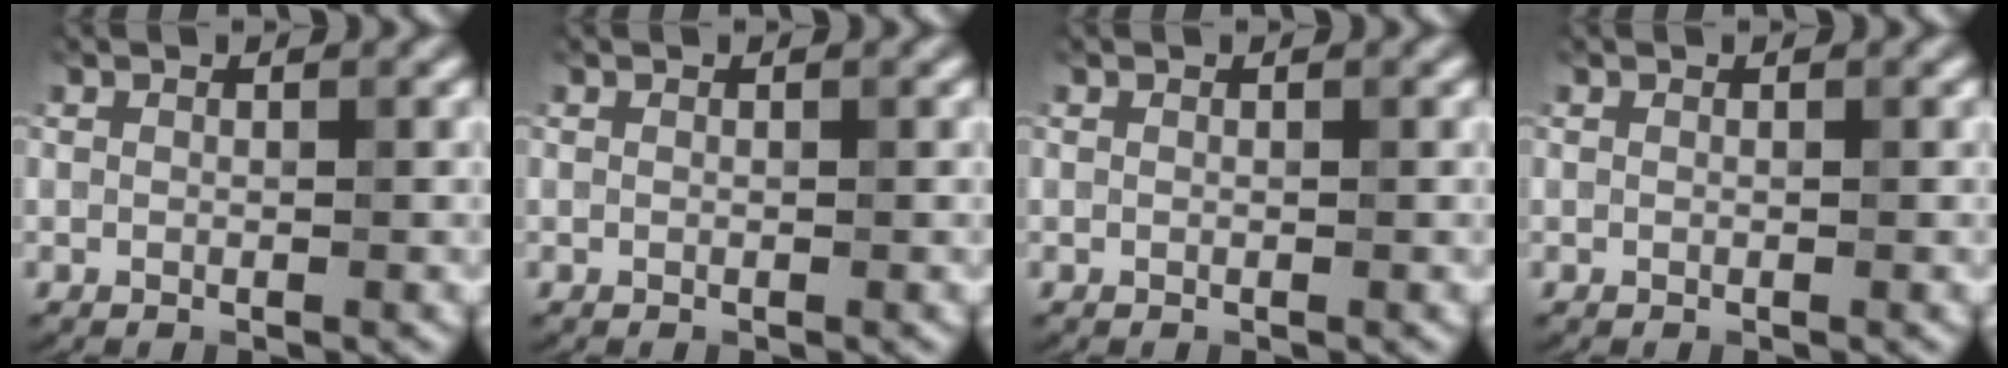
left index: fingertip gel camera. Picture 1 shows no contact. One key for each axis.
{"total": 0.0}
{"total": 0.0}
{"total": 0.0}